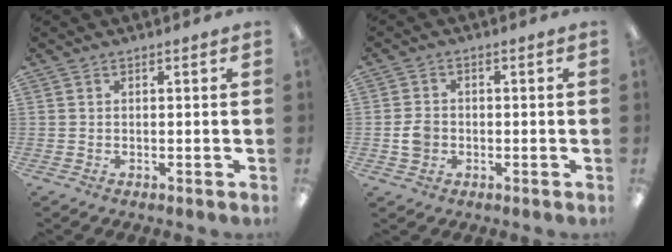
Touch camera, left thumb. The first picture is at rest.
{"total": 3.9, "force": [-0.7, 3.2, 2.1], "torque": [-0.036, 0.007, -0.012]}